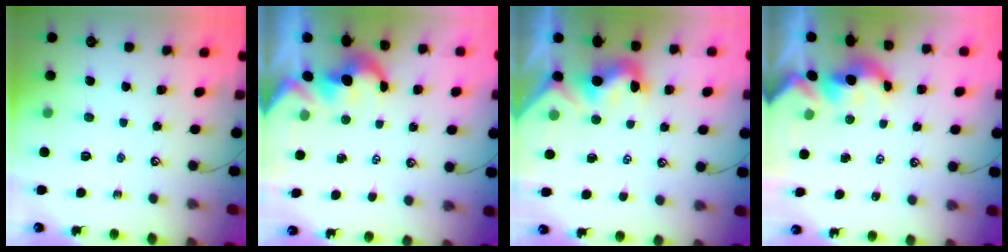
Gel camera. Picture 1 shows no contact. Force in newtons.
{"total": 1.7, "press": 1.4, "slide": 1.0}
{"total": 1.0, "press": 0.7, "slide": 0.6}
{"total": 2.5, "press": 2.5, "slide": 0.2}